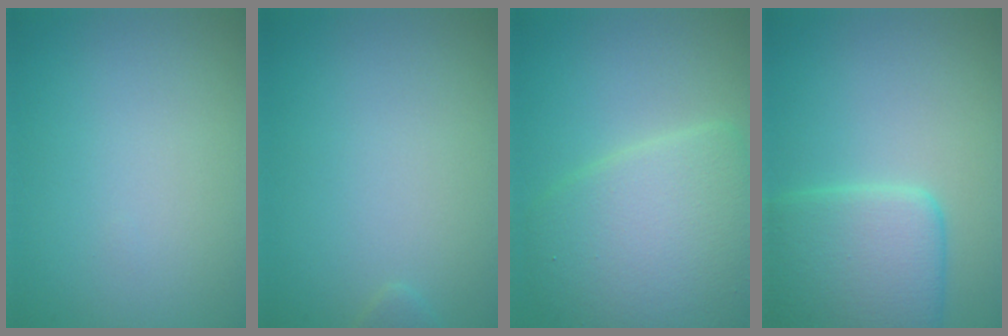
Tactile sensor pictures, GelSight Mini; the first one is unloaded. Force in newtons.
{"total": 0.5, "press": 0.5, "slide": 0.1}
{"total": 7.7, "press": 7.7, "slide": 0.2}
{"total": 6.2, "press": 6.2, "slide": 0.2}